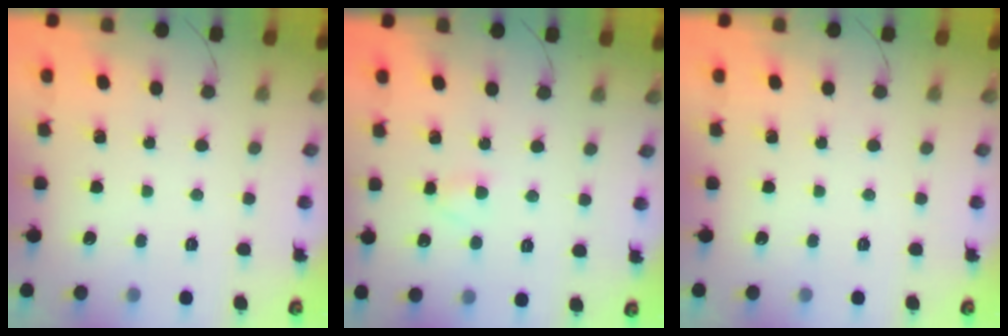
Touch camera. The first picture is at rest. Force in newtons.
{"total": 2.3, "press": 2.1, "slide": 1.0}
{"total": 0.0}